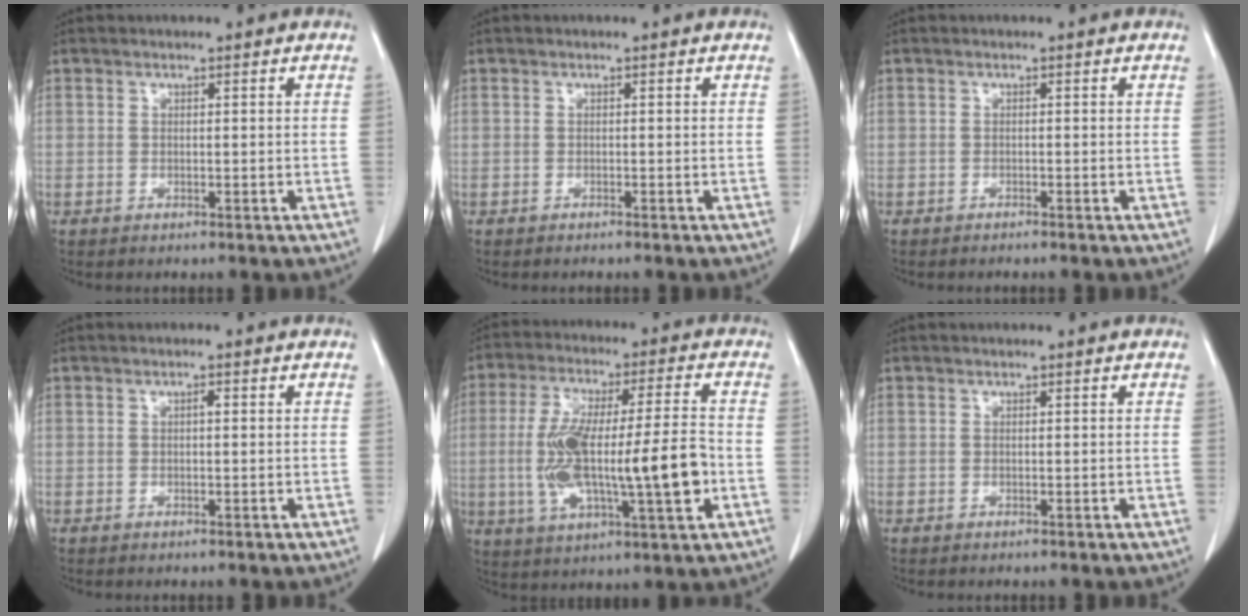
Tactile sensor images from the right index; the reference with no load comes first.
{"total": 0.0}
{"total": 0.8, "force": [-0.7, -0.1, 0.3], "torque": [-0.006, 0.000, -0.012]}
{"total": 0.6, "force": [0.1, 0.2, 0.6], "torque": [-0.011, 0.002, 0.001]}
{"total": 17.0, "force": [-2.5, 2.8, 16.6], "torque": [-0.312, 0.008, -0.036]}
{"total": 0.0}